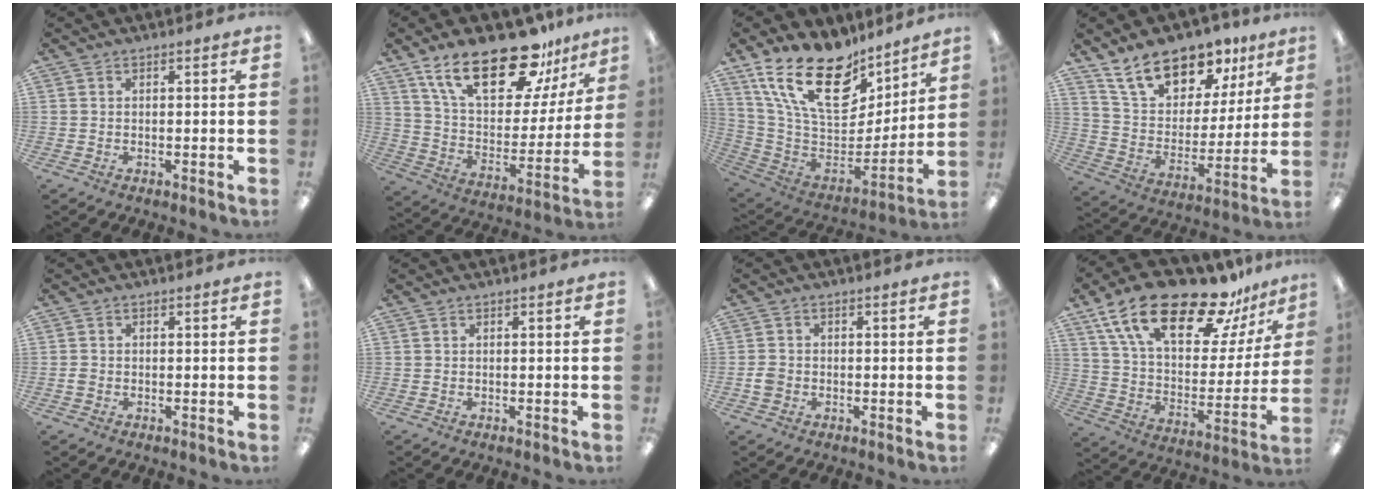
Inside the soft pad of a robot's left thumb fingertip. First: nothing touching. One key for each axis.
{"total": 24.5, "fx": 16.7, "fy": 10.0, "fz": 14.9, "tx": -0.253, "ty": -0.092, "tz": 0.291}
{"total": 23.5, "fx": 14.8, "fy": 12.2, "fz": 13.5, "tx": -0.246, "ty": -0.098, "tz": 0.270}
{"total": 17.5, "fx": 13.1, "fy": 9.1, "fz": 7.3, "tx": -0.132, "ty": -0.079, "tz": 0.237}
{"total": 1.1, "fx": -0.3, "fy": 0.9, "fz": 0.5, "tx": -0.009, "ty": 0.004, "tz": -0.007}
{"total": 0.0}
{"total": 2.5, "fx": -0.7, "fy": 2.1, "fz": 1.1, "tx": -0.018, "ty": 0.005, "tz": -0.014}
{"total": 26.0, "fx": 18.3, "fy": 10.0, "fz": 15.4, "tx": -0.266, "ty": -0.106, "tz": 0.312}